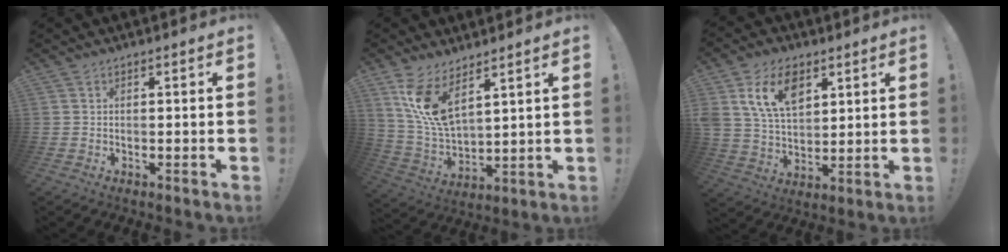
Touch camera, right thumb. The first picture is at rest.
{"total": 12.6, "force": [8.1, 4.8, 8.4], "torque": [-0.176, -0.051, 0.151]}
{"total": 14.3, "force": [7.0, 9.0, 8.6], "torque": [-0.156, -0.020, 0.131]}